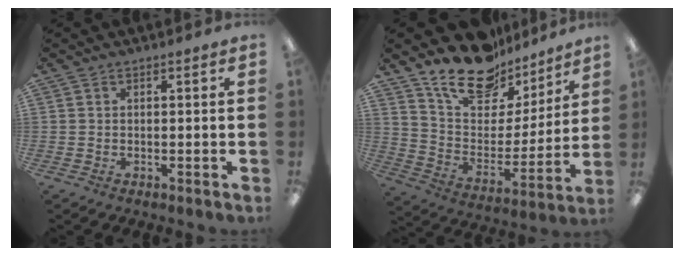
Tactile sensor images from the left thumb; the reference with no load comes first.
{"total": 19.7, "force": [15.7, 9.4, 7.3], "torque": [-0.134, -0.112, 0.278]}